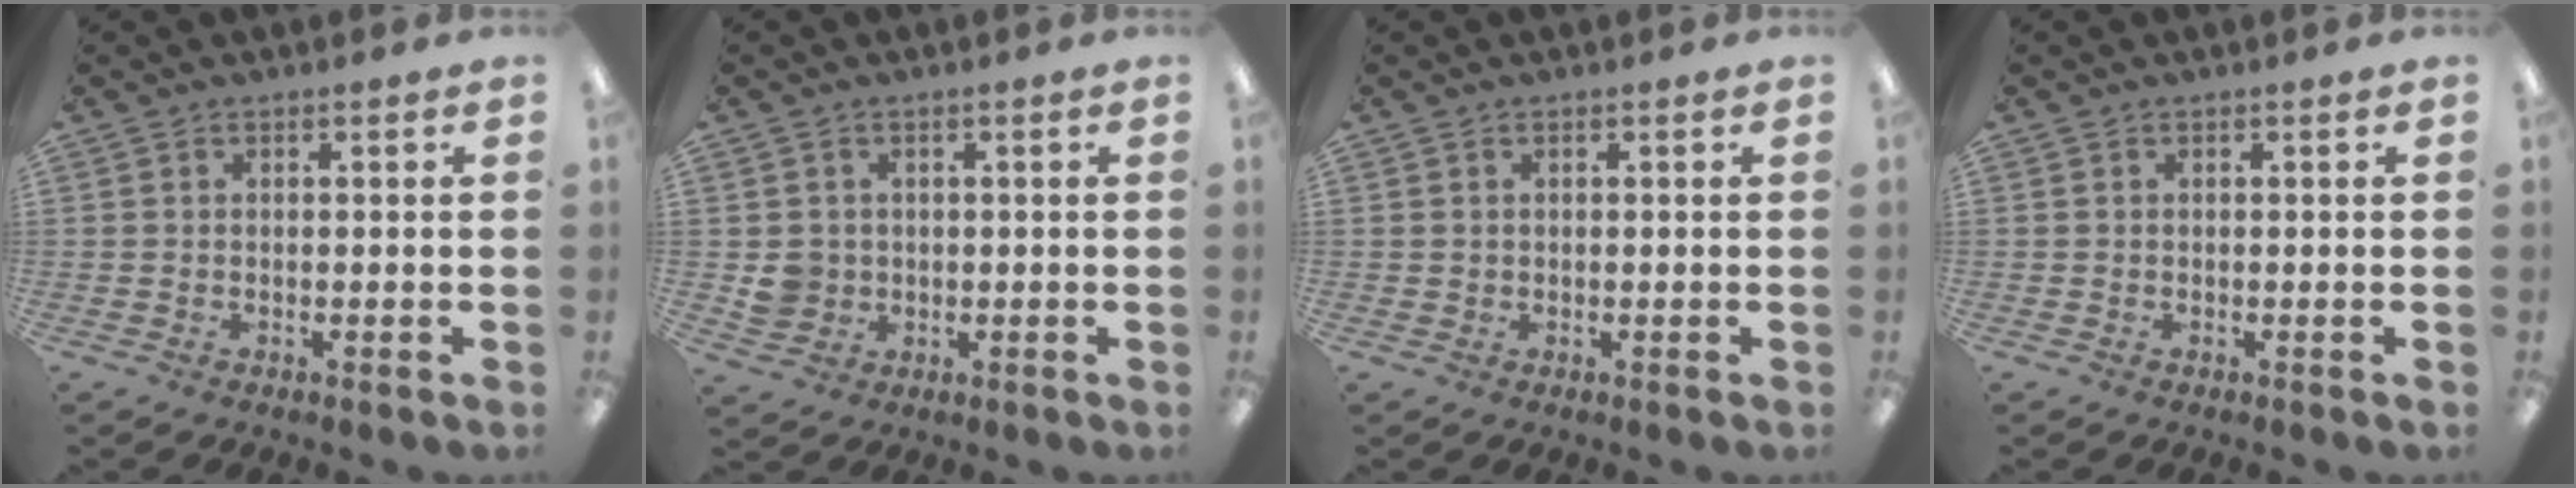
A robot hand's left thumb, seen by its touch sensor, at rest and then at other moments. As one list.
[{"total": 3.9, "force": [0.7, 3.8, 0.7], "torque": [-0.004, 0.002, 0.012]}, {"total": 0.6, "force": [0.4, 0.4, 0.0], "torque": [0.001, 0.004, 0.007]}, {"total": 0.0}]